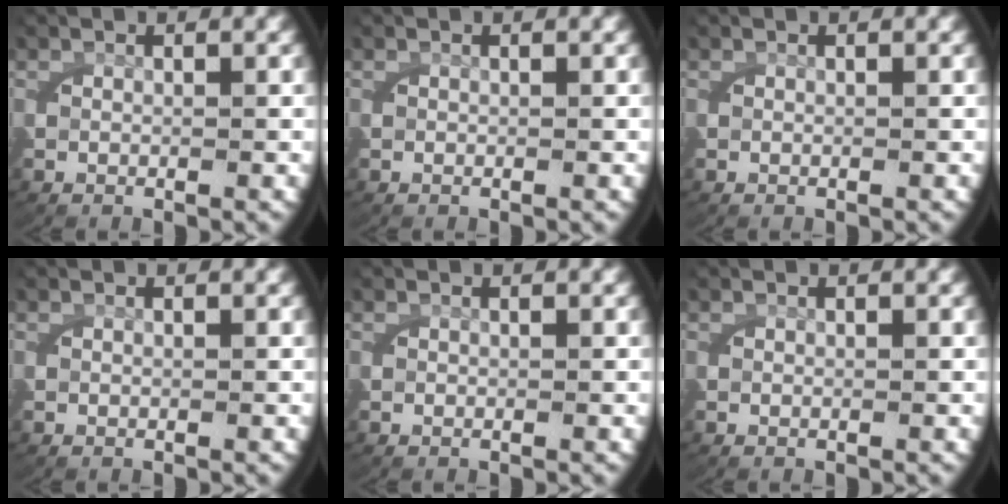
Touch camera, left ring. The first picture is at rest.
{"total": 0.0}
{"total": 0.0}
{"total": 0.0}
{"total": 0.0}
{"total": 0.0}